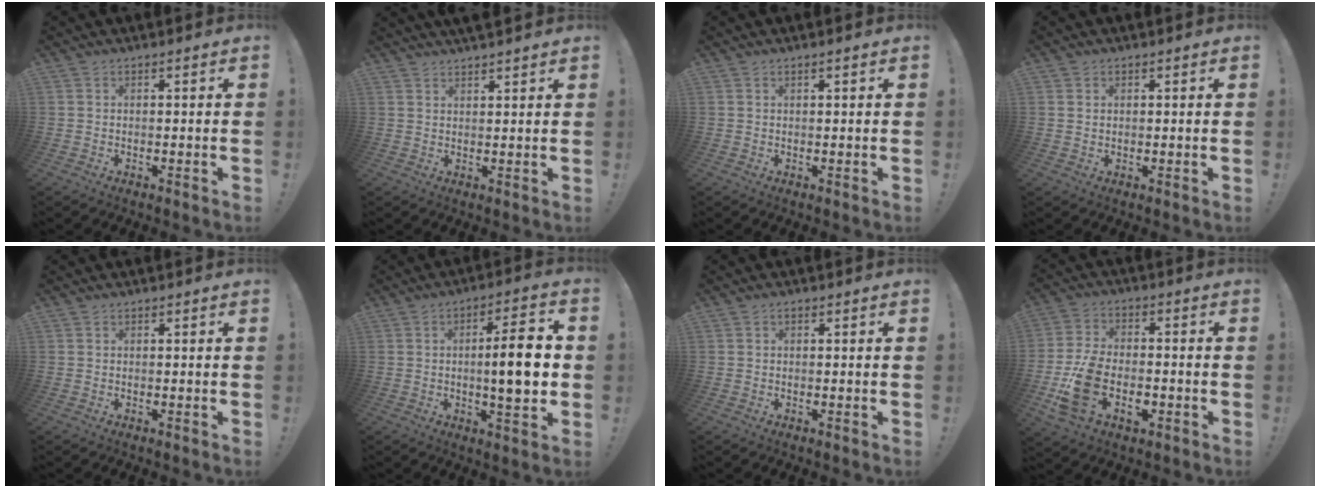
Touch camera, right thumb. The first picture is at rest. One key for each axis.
{"total": 2.8, "fx": 2.7, "fy": 0.3, "fz": 0.7, "tx": -0.011, "ty": -0.015, "tz": 0.049}
{"total": 1.0, "fx": 0.6, "fy": -0.1, "fz": 0.8, "tx": -0.008, "ty": -0.002, "tz": 0.009}
{"total": 1.4, "fx": 0.7, "fy": 1.1, "fz": 0.5, "tx": -0.002, "ty": -0.001, "tz": 0.012}
{"total": 0.0}
{"total": 13.1, "fx": -0.3, "fy": 2.8, "fz": 12.8, "tx": -0.192, "ty": -0.003, "tz": -0.016}
{"total": 0.0}
{"total": 13.0, "fx": -4.6, "fy": 8.7, "fz": 8.6, "tx": -0.164, "ty": 0.017, "tz": -0.081}